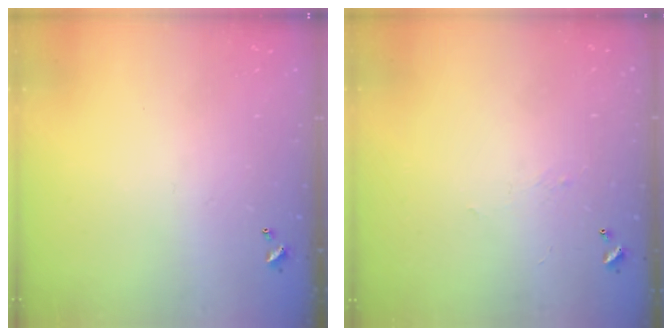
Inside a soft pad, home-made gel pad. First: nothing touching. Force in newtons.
{"total": 2.2, "press": 2.0, "slide": 0.8}